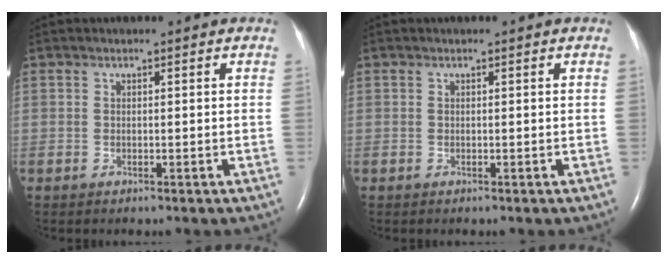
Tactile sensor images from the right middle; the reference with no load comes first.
{"total": 0.0}